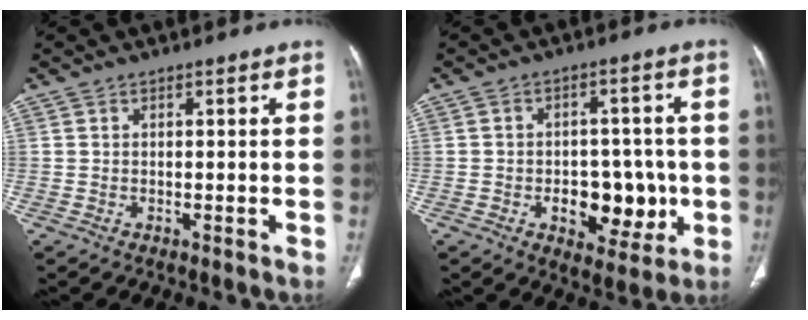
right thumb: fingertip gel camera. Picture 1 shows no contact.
{"total": 11.3, "force": [-2.7, 7.3, 8.2], "torque": [-0.068, 0.019, -0.026]}